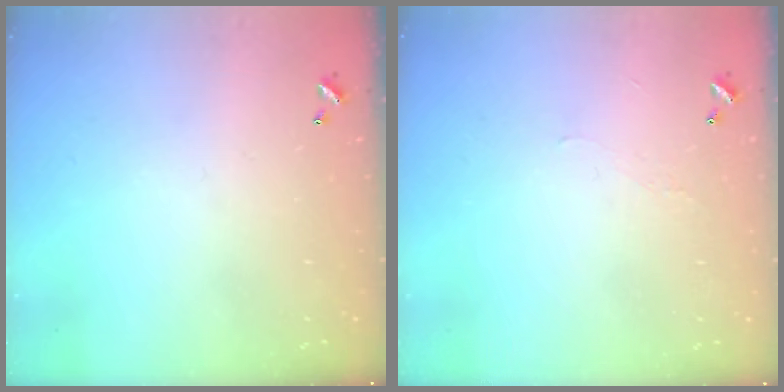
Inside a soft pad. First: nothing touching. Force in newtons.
{"total": 0.9, "press": 0.8, "slide": 0.5}